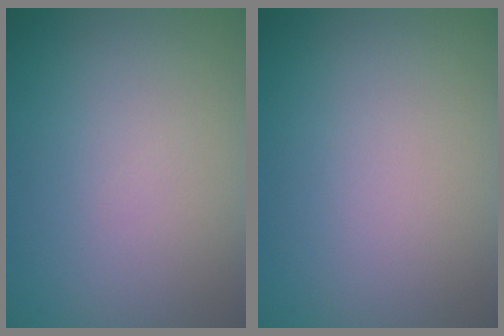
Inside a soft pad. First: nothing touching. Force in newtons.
{"total": 0.0}